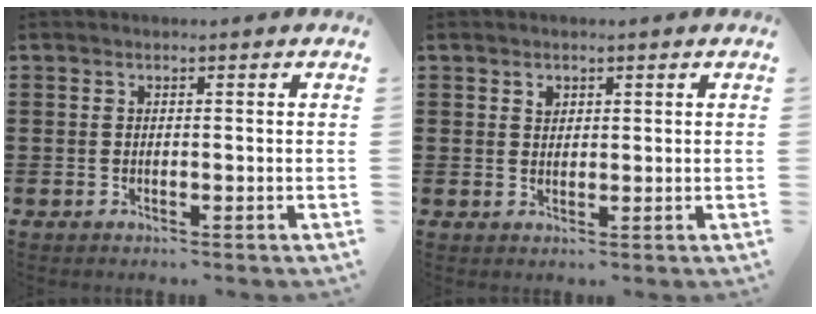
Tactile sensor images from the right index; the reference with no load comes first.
{"total": 1.3, "force": [0.8, 0.9, 0.4], "torque": [-0.008, 0.003, 0.016]}